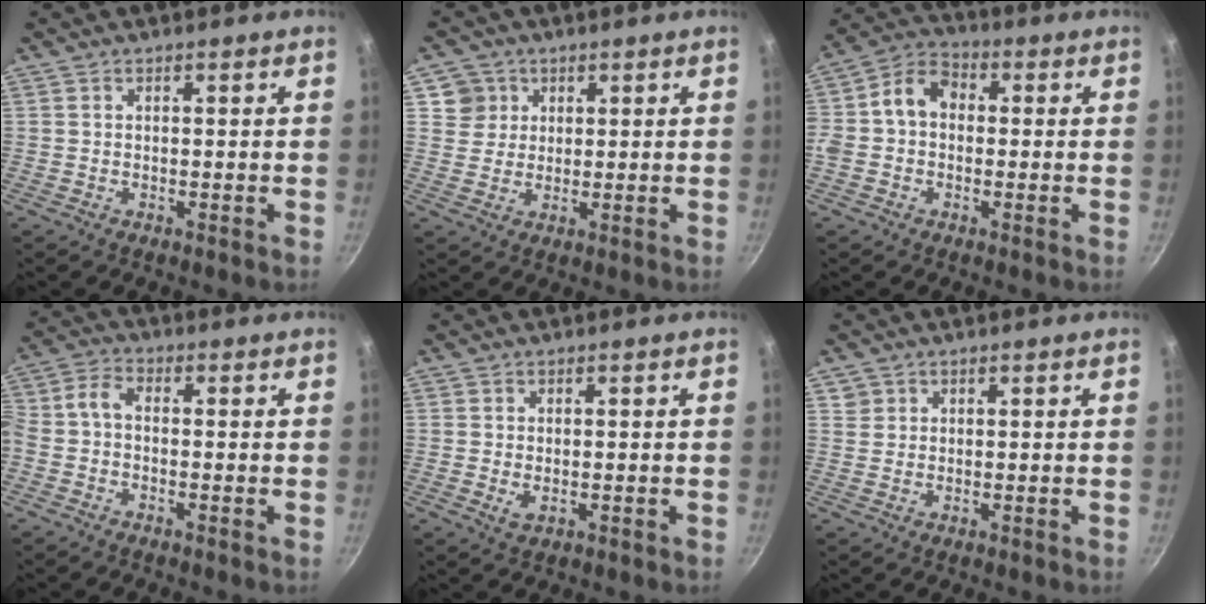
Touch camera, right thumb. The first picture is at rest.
{"total": 5.1, "force": [1.9, 4.7, 0.5], "torque": [0.029, 0.007, 0.031]}
{"total": 8.6, "force": [0.1, 6.8, 5.2], "torque": [-0.070, 0.025, -0.024]}
{"total": 5.3, "force": [-1.7, 3.3, 3.9], "torque": [-0.091, 0.034, -0.048]}
{"total": 1.9, "force": [-0.2, 1.3, 1.4], "torque": [-0.025, -0.003, -0.001]}
{"total": 1.7, "force": [0.7, 1.5, 0.2], "torque": [0.009, 0.010, 0.012]}